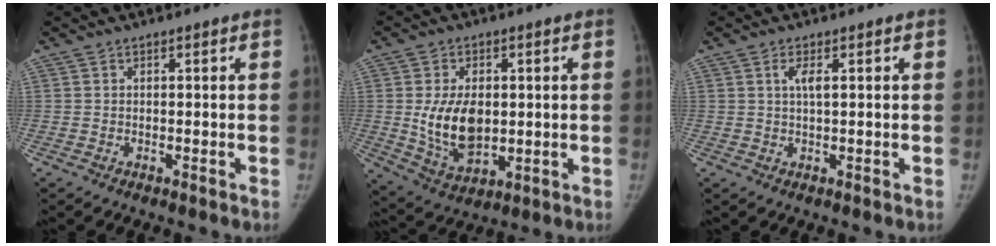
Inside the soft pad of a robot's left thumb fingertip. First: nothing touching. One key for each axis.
{"total": 11.7, "fx": 0.4, "fy": 7.4, "fz": 9.0, "tx": -0.141, "ty": -0.012, "tz": 0.022}
{"total": 2.1, "fx": 0.6, "fy": 0.6, "fz": 2.0, "tx": -0.042, "ty": 0.001, "tz": 0.011}